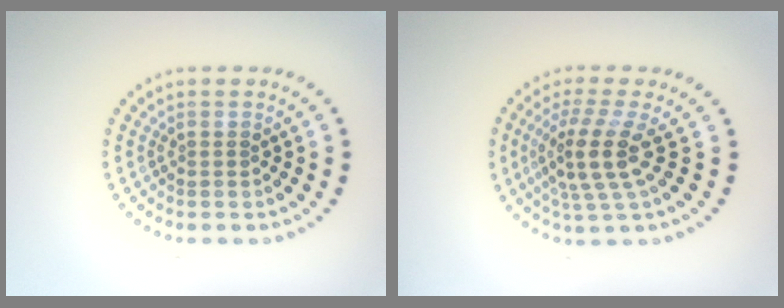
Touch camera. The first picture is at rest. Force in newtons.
{"total": 4.2, "press": 3.1, "slide": 2.8}